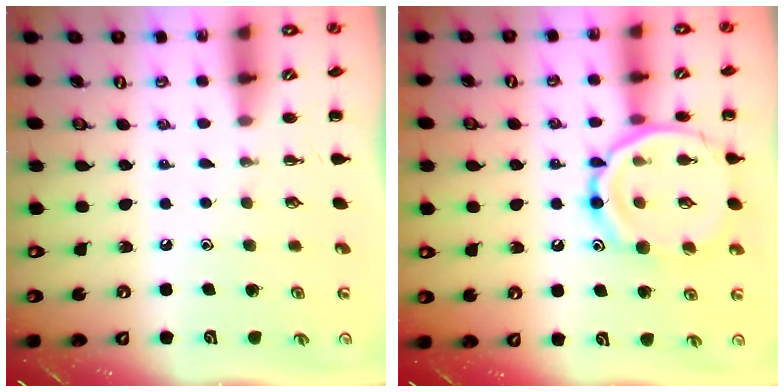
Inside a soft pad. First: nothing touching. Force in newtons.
{"total": 17.6, "press": 17.5, "slide": 1.6}